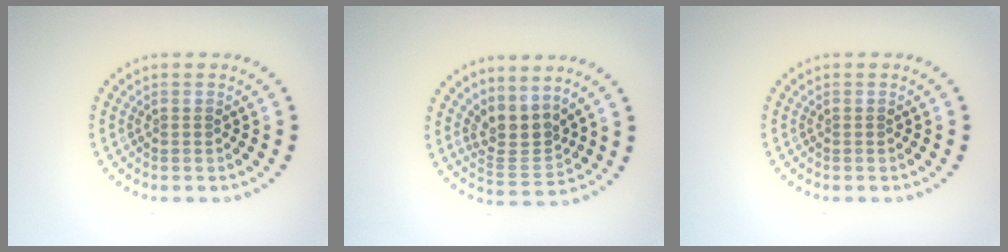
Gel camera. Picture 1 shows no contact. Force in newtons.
{"total": 3.3, "press": 2.4, "slide": 2.2}
{"total": 0.0}